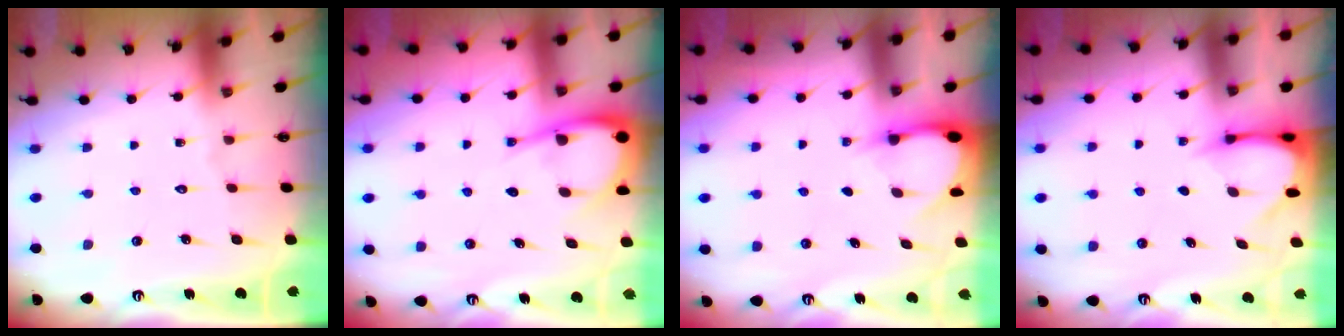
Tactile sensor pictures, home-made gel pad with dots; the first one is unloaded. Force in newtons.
{"total": 7.4, "press": 7.4, "slide": 0.8}
{"total": 2.9, "press": 2.9, "slide": 0.3}
{"total": 3.7, "press": 3.7, "slide": 0.3}